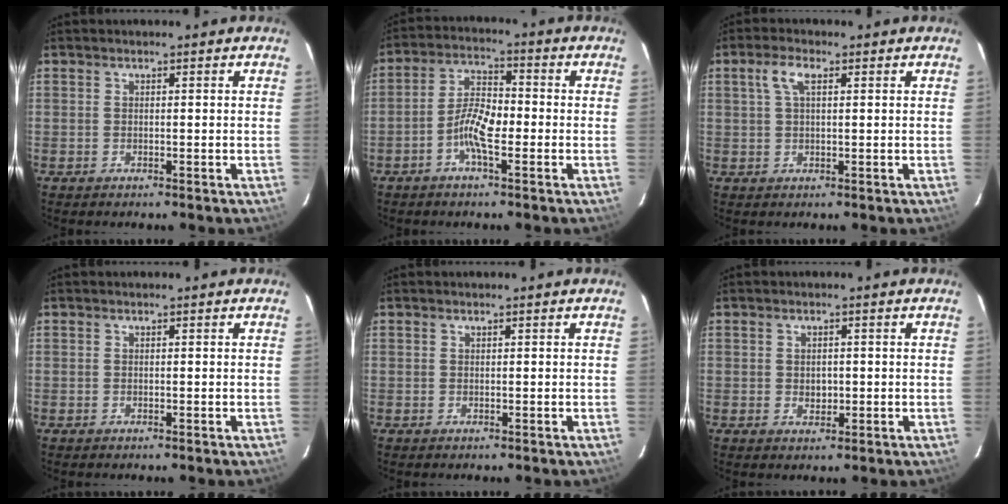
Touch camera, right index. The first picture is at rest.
{"total": 6.6, "force": [-2.5, 2.0, 5.7], "torque": [-0.118, 0.015, -0.052]}
{"total": 3.7, "force": [1.4, 1.5, 3.1], "torque": [-0.063, 0.010, 0.027]}
{"total": 0.0}
{"total": 0.0}
{"total": 2.0, "force": [-0.1, 1.7, 1.1], "torque": [-0.014, 0.004, 0.001]}